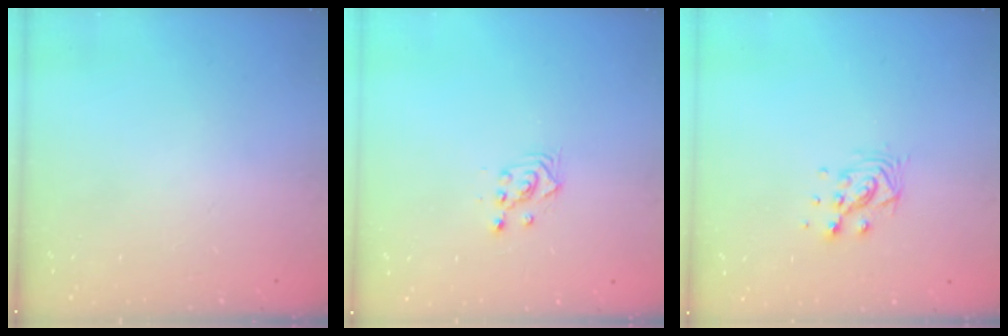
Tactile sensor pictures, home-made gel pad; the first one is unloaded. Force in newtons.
{"total": 2.3, "press": 2.3, "slide": 0.2}
{"total": 7.0, "press": 7.0, "slide": 0.2}